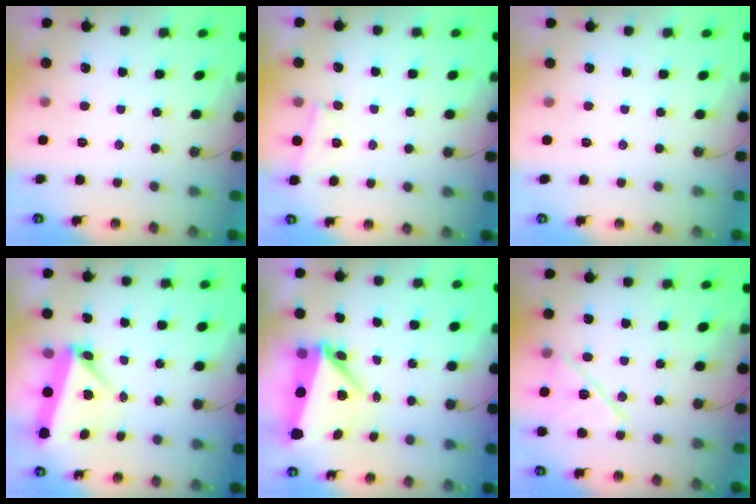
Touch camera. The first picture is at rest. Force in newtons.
{"total": 1.6, "press": 1.6, "slide": 0.3}
{"total": 1.5, "press": 0.5, "slide": 1.4}
{"total": 5.9, "press": 5.8, "slide": 1.1}
{"total": 6.3, "press": 6.2, "slide": 0.7}
{"total": 14.3, "press": 13.8, "slide": 3.8}